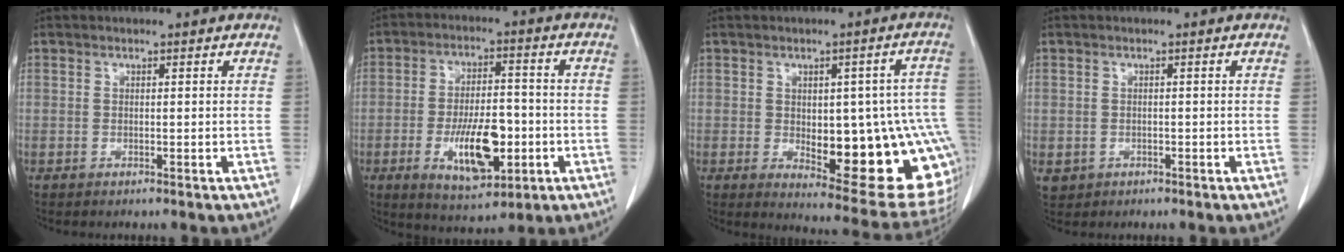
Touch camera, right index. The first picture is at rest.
{"total": 11.8, "force": [-3.5, 4.6, 10.3], "torque": [-0.184, 0.000, -0.052]}
{"total": 21.1, "force": [-4.1, 6.7, 19.6], "torque": [-0.181, 0.014, -0.024]}
{"total": 2.1, "force": [-0.8, 1.9, 0.5], "torque": [-0.006, 0.003, -0.007]}